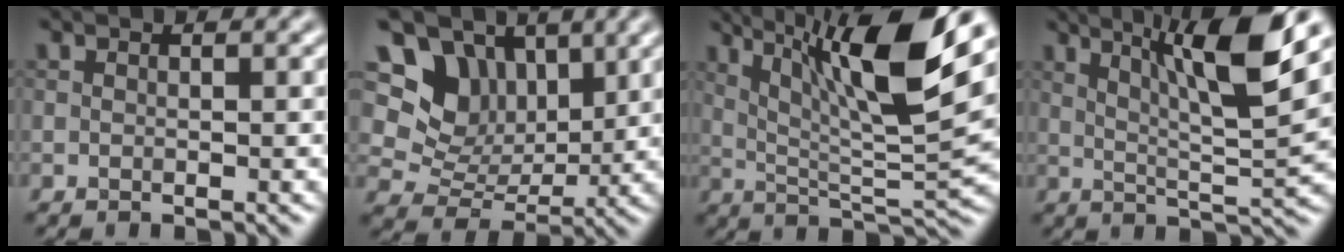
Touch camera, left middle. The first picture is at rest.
{"total": 9.4, "force": [4.5, 6.9, 4.5], "torque": [-0.089, 0.010, 0.076]}
{"total": 11.3, "force": [5.1, 2.0, 9.9], "torque": [-0.169, -0.003, 0.095]}
{"total": 9.2, "force": [4.0, 1.1, 8.1], "torque": [-0.131, 0.004, 0.073]}